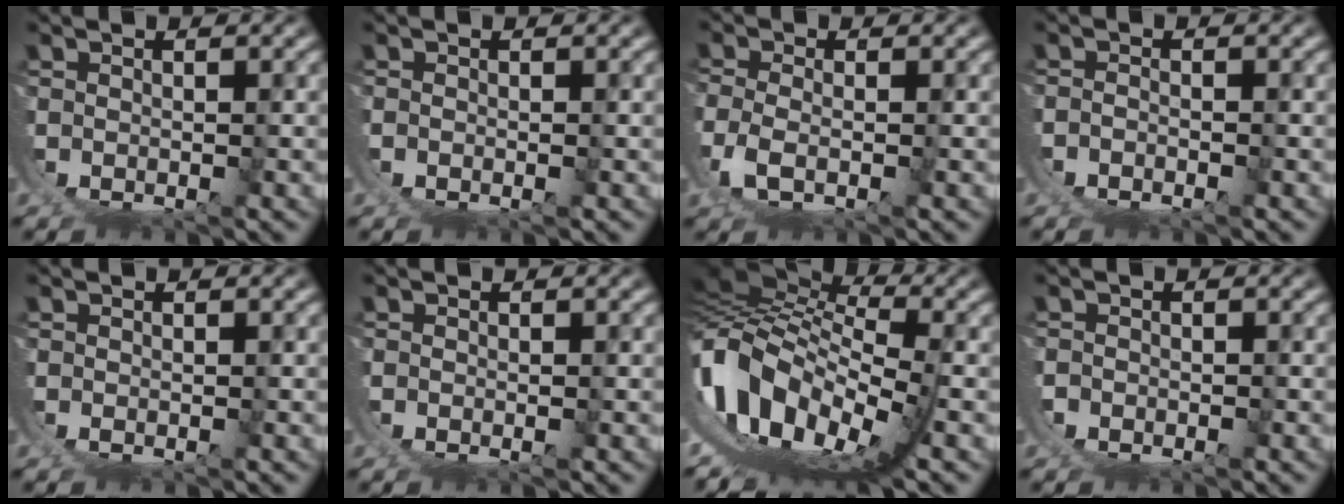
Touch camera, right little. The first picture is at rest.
{"total": 0.5, "force": [0.1, 0.2, 0.5], "torque": [-0.012, 0.000, 0.001]}
{"total": 3.3, "force": [1.0, 1.7, 2.6], "torque": [-0.087, -0.020, 0.030]}
{"total": 2.8, "force": [-0.4, 2.4, 1.4], "torque": [-0.041, -0.009, -0.007]}
{"total": 0.5, "force": [0.2, -0.5, 0.1], "torque": [0.000, -0.001, 0.005]}
{"total": 0.5, "force": [0.3, -0.1, 0.5], "torque": [-0.013, -0.001, 0.005]}
{"total": 17.1, "force": [1.4, 11.6, 12.4], "torque": [-0.253, -0.029, 0.030]}
{"total": 2.0, "force": [-0.2, 1.9, 0.4], "torque": [-0.023, -0.003, -0.006]}